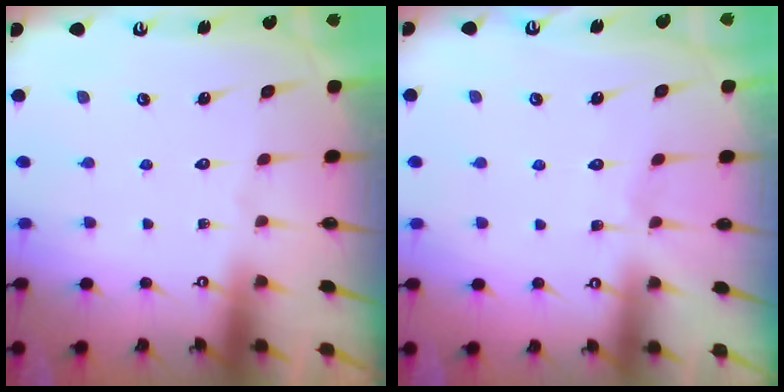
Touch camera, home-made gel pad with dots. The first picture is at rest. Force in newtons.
{"total": 2.6, "press": 2.5, "slide": 0.3}